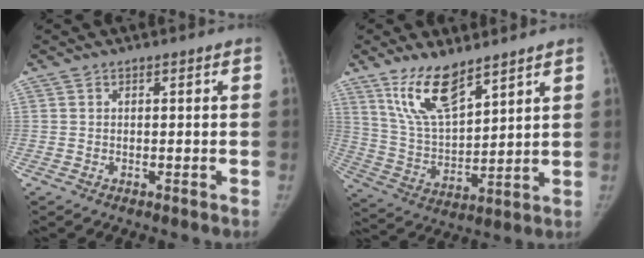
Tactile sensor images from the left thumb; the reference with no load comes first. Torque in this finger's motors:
{"motor_torque": [0.40, 0.03, 1.35, -1.12, 0.38]}